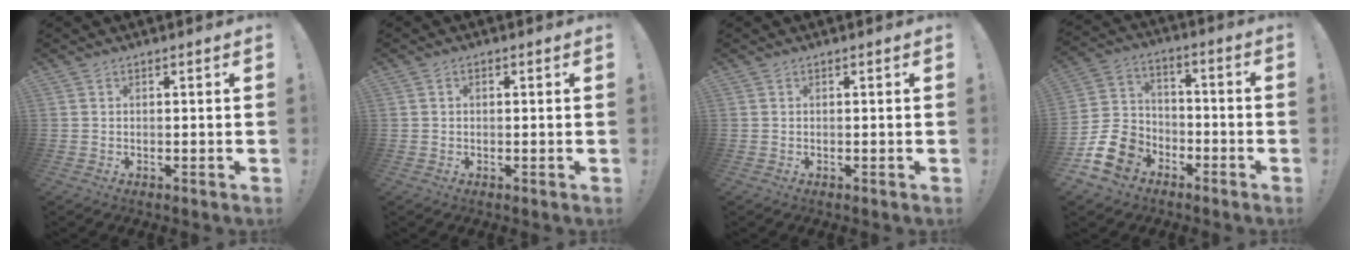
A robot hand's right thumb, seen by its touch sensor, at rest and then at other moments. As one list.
[{"total": 0.8, "force": [-0.3, 0.6, 0.4], "torque": [-0.012, 0.006, -0.005]}, {"total": 0.0}, {"total": 14.1, "force": [-7.5, 10.5, 5.7], "torque": [-0.105, 0.050, -0.133]}]